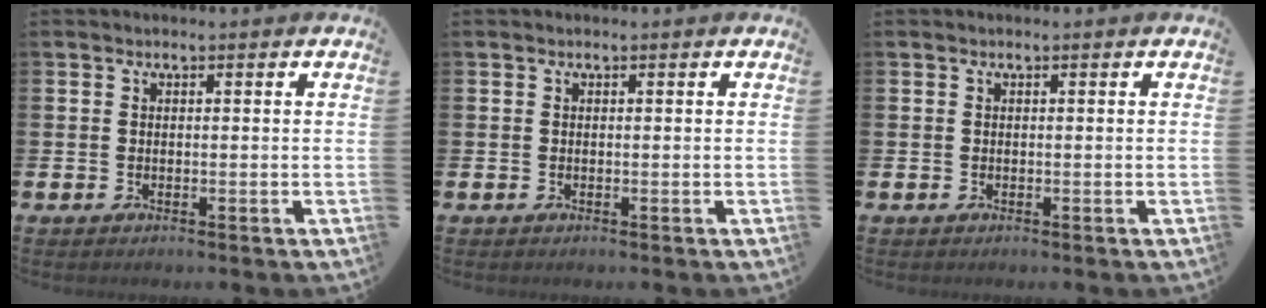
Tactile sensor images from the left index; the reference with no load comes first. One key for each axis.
{"total": 0.0}
{"total": 0.0}